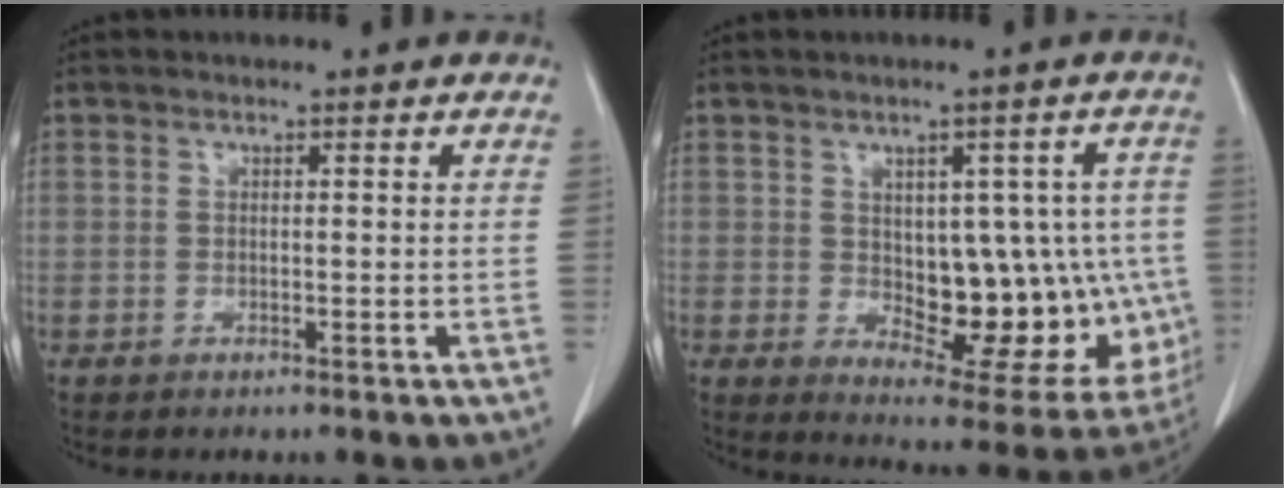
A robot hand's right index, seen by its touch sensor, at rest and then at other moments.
{"total": 17.1, "force": [-1.3, 8.7, 14.7], "torque": [-0.155, 0.010, 0.012]}